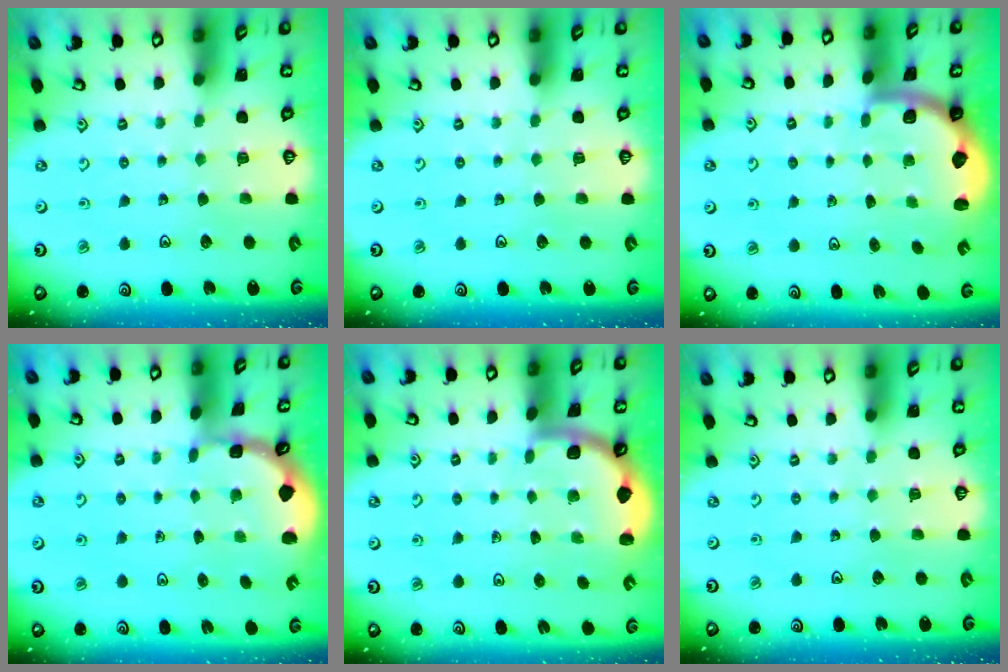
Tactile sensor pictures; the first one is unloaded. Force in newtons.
{"total": 0.0}
{"total": 1.9, "press": 1.8, "slide": 0.5}
{"total": 1.1, "press": 1.1, "slide": 0.1}
{"total": 1.6, "press": 1.6, "slide": 0.1}
{"total": 0.0}